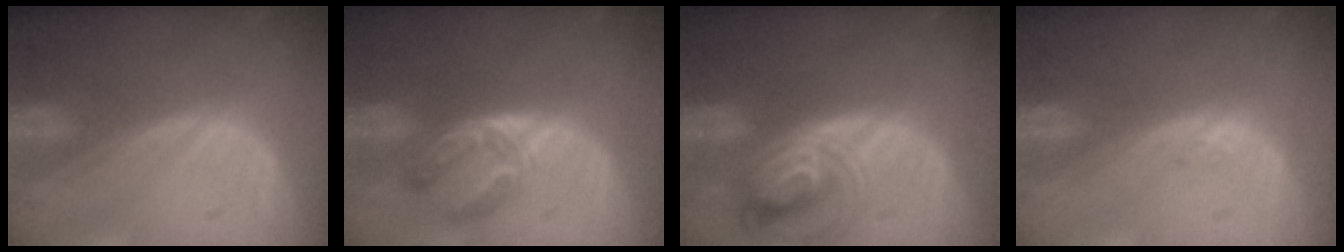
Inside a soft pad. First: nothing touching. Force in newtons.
{"total": 5.9, "press": 4.8, "slide": 3.4}
{"total": 7.8, "press": 6.8, "slide": 3.7}
{"total": 0.9, "press": 0.8, "slide": 0.4}